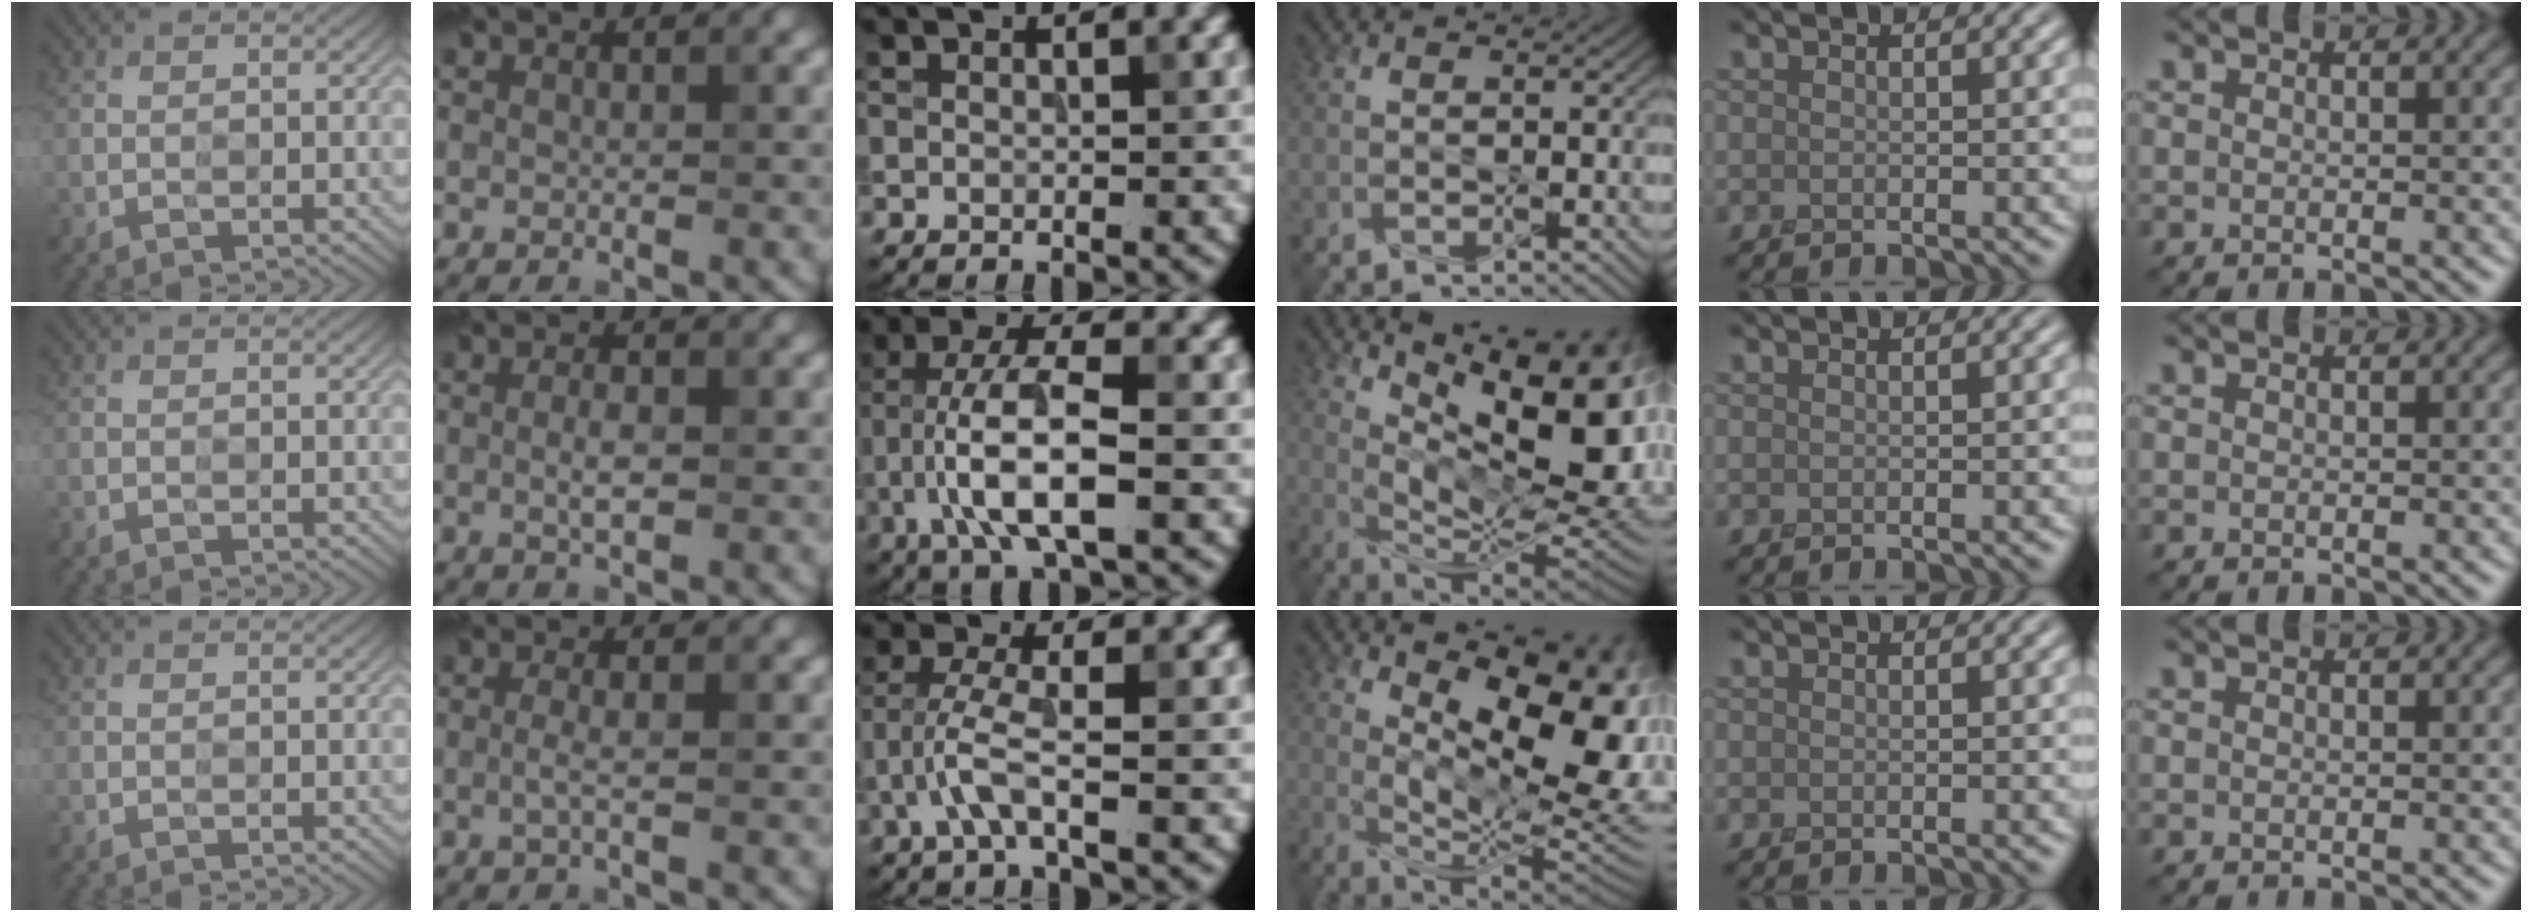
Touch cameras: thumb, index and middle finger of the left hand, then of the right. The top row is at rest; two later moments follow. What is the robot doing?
{"motion": "press", "object": "syringe"}